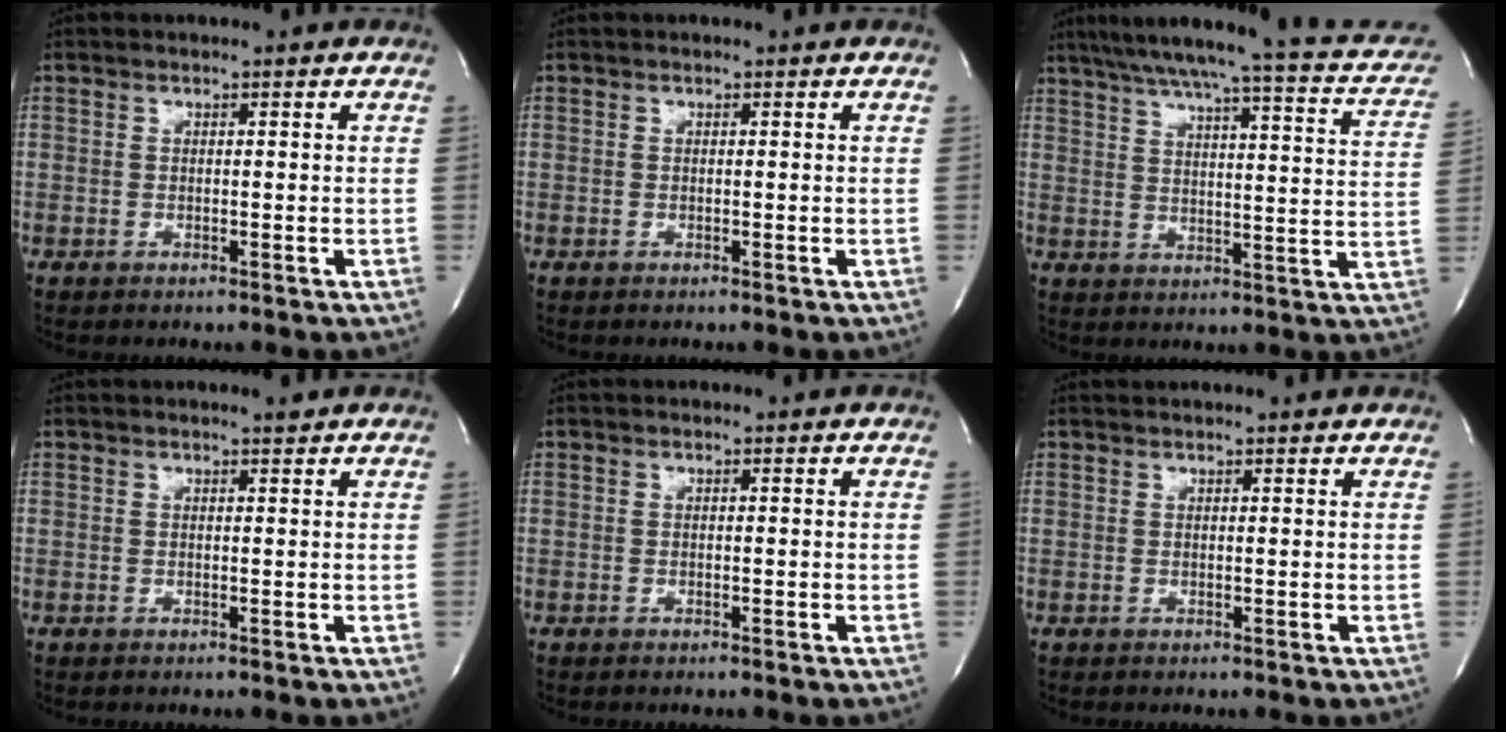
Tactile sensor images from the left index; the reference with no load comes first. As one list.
[{"total": 0.0}, {"total": 23.1, "force": [19.3, 3.2, 12.3], "torque": [-0.177, -0.003, 0.229]}, {"total": 0.8, "force": [0.7, 0.0, 0.4], "torque": [-0.013, -0.005, 0.011]}, {"total": 0.0}, {"total": 3.8, "force": [3.7, 0.0, 1.1], "torque": [-0.015, 0.021, 0.041]}]